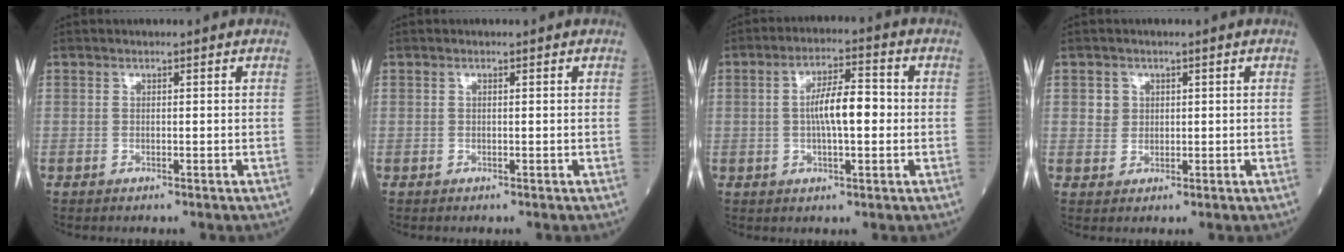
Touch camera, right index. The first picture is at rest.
{"total": 0.0}
{"total": 7.4, "force": [0.0, 1.8, 7.2], "torque": [-0.132, 0.013, -0.003]}
{"total": 2.3, "force": [0.6, 2.1, 0.4], "torque": [-0.003, 0.002, 0.010]}